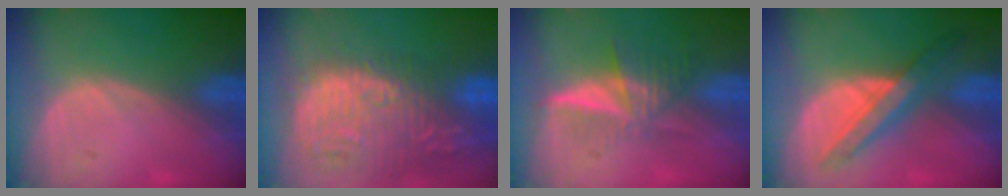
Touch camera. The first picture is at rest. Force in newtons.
{"total": 15.7, "press": 13.1, "slide": 8.6}
{"total": 6.1, "press": 5.3, "slide": 3.0}
{"total": 6.4, "press": 6.4, "slide": 0.7}